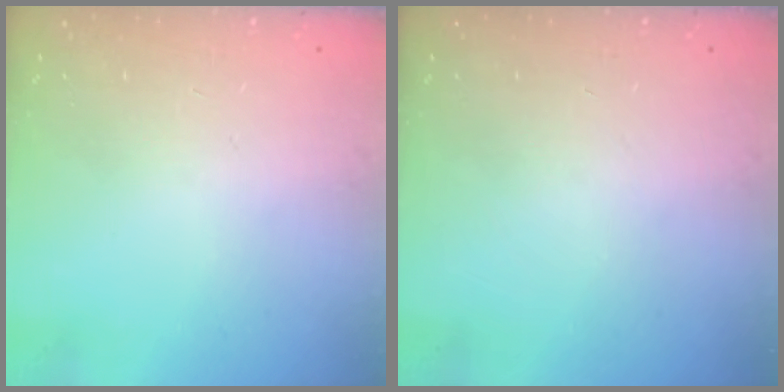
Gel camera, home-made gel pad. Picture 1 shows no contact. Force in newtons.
{"total": 0.0}